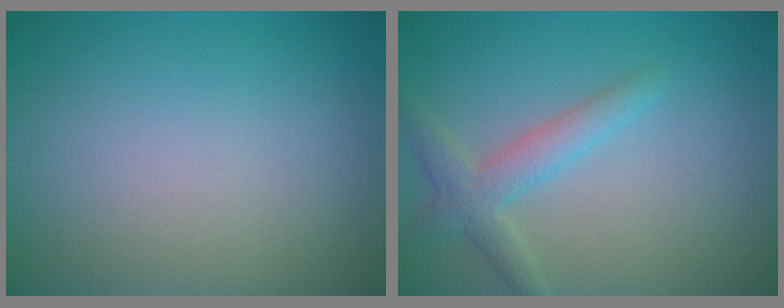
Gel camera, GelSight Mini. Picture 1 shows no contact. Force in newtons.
{"total": 2.9, "press": 2.9, "slide": 0.1}